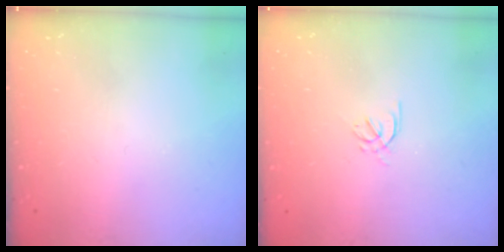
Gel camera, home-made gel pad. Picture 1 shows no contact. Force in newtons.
{"total": 2.1, "press": 2.0, "slide": 0.6}